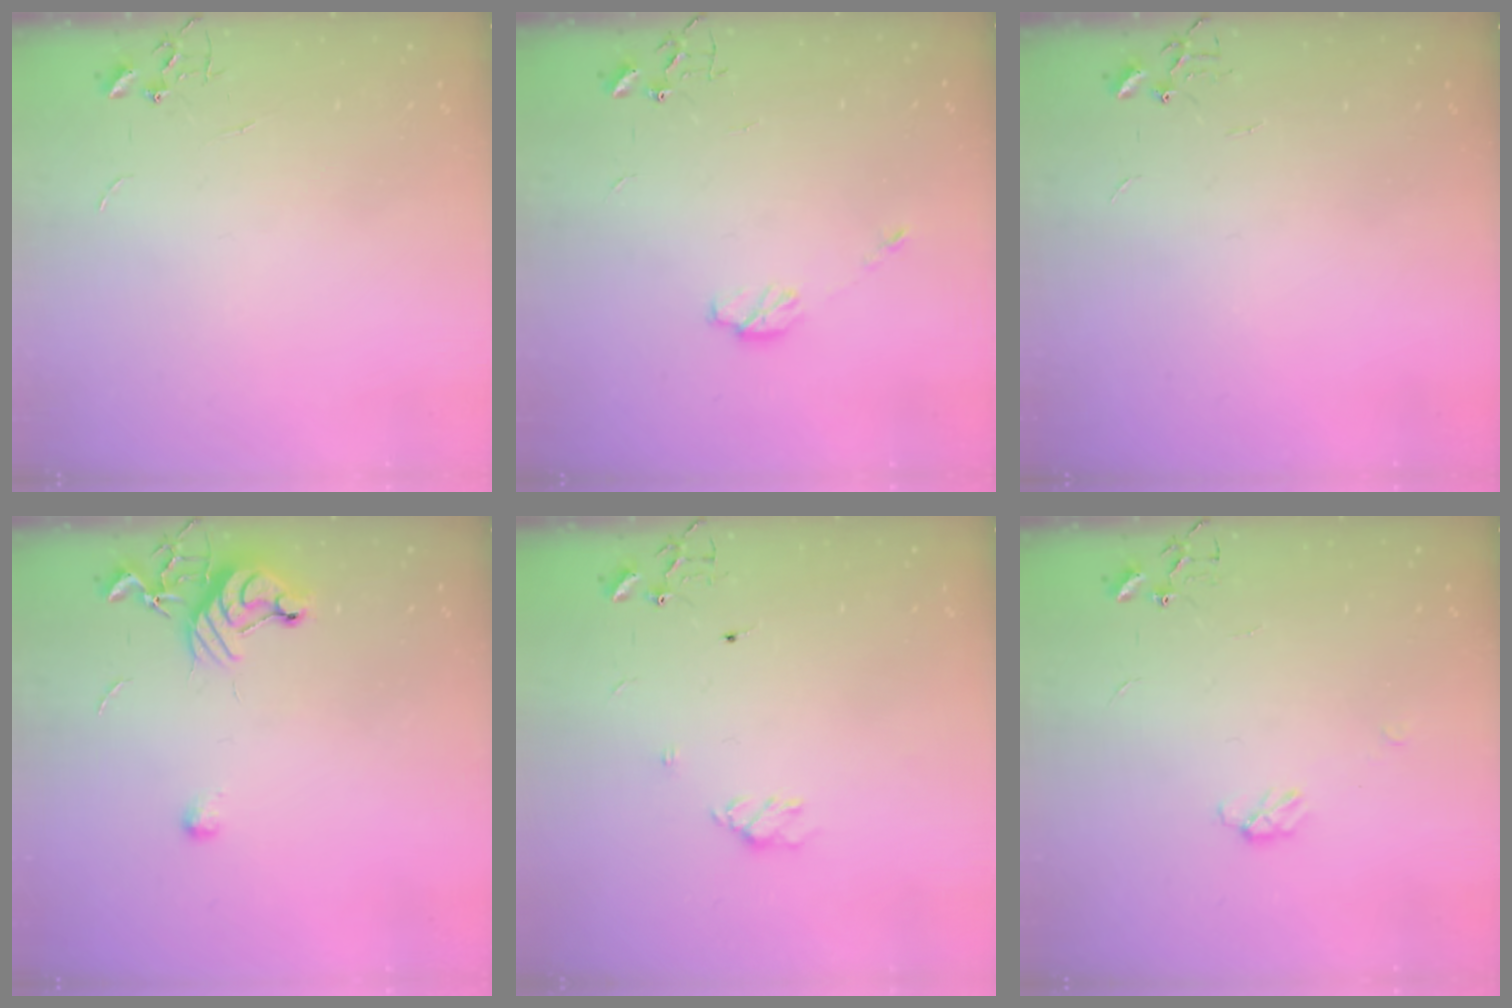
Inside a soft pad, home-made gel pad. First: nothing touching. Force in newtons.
{"total": 5.5, "press": 5.5, "slide": 0.4}
{"total": 0.0}
{"total": 9.7, "press": 9.6, "slide": 1.4}
{"total": 5.6, "press": 5.6, "slide": 0.7}
{"total": 3.9, "press": 3.9, "slide": 0.6}